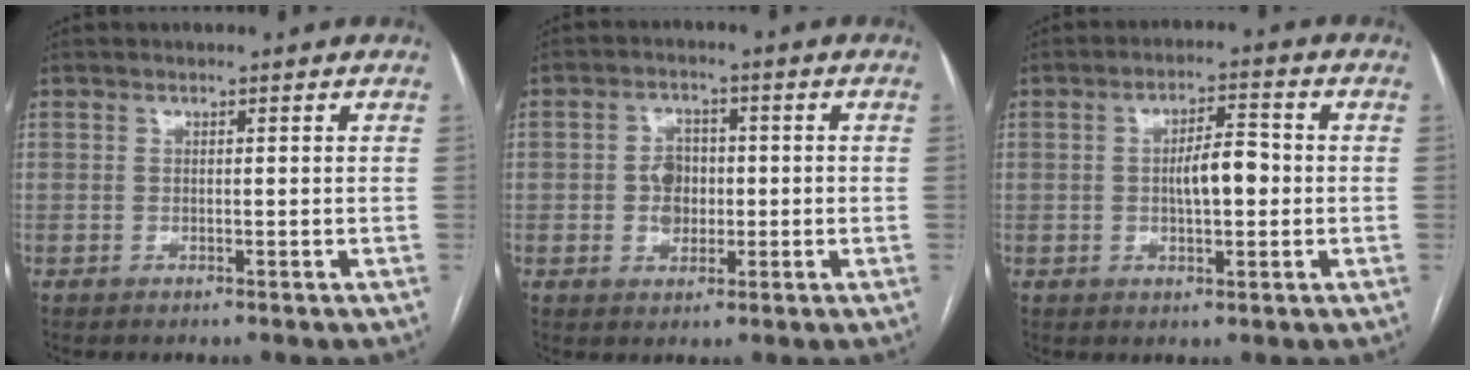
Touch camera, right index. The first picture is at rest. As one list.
[{"total": 4.5, "force": [-0.4, 3.5, 2.8], "torque": [-0.046, 0.010, -0.003]}, {"total": 6.0, "force": [-0.3, 1.9, 5.6], "torque": [-0.098, 0.011, -0.004]}]